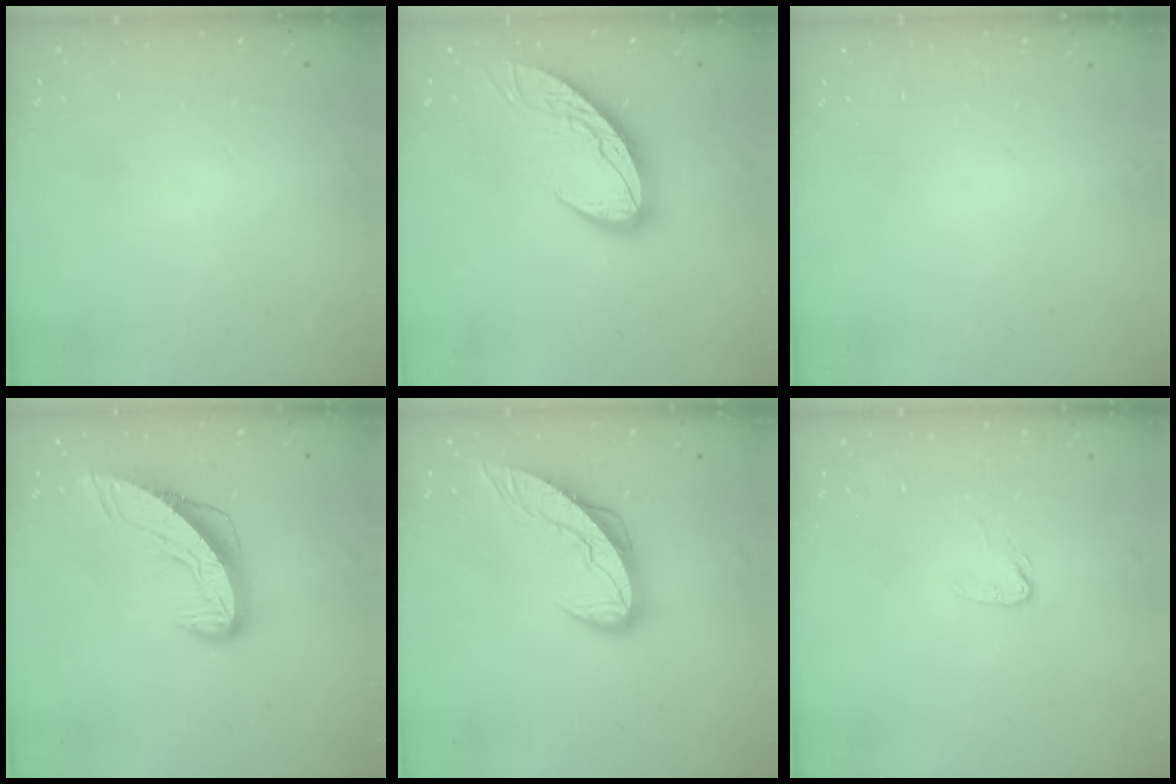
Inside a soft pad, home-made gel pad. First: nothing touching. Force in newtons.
{"total": 11.2, "press": 11.1, "slide": 1.1}
{"total": 0.0}
{"total": 11.0, "press": 11.0, "slide": 1.2}
{"total": 9.8, "press": 9.7, "slide": 0.9}
{"total": 3.1, "press": 3.1, "slide": 0.4}